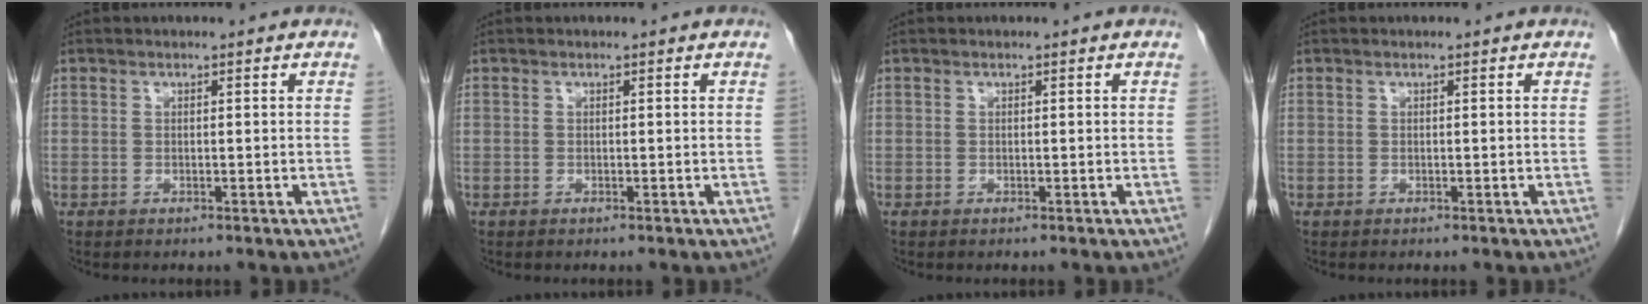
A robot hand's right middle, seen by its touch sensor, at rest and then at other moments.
{"total": 0.0}
{"total": 0.0}
{"total": 0.0}